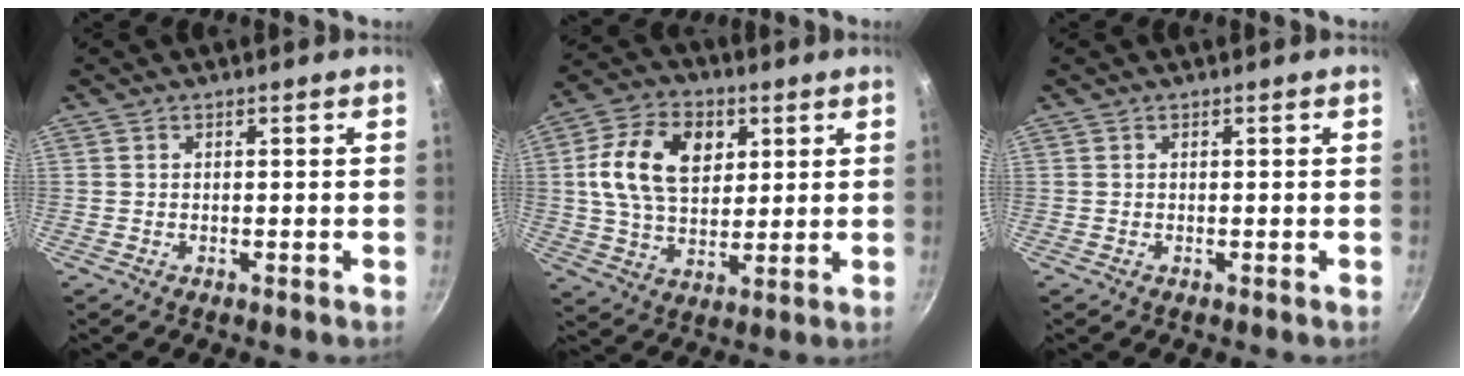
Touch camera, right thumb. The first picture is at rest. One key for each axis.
{"total": 15.1, "fx": 3.9, "fy": 10.4, "fz": 10.3, "tx": -0.166, "ty": 0.000, "tz": 0.062}
{"total": 0.0}